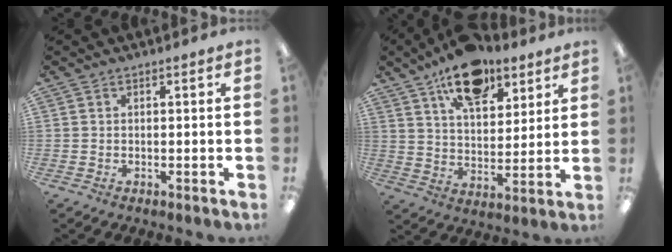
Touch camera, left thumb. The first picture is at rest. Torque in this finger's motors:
{"motor_torque": [1.64, 1.66, 1.57, -1.20, 0.16]}